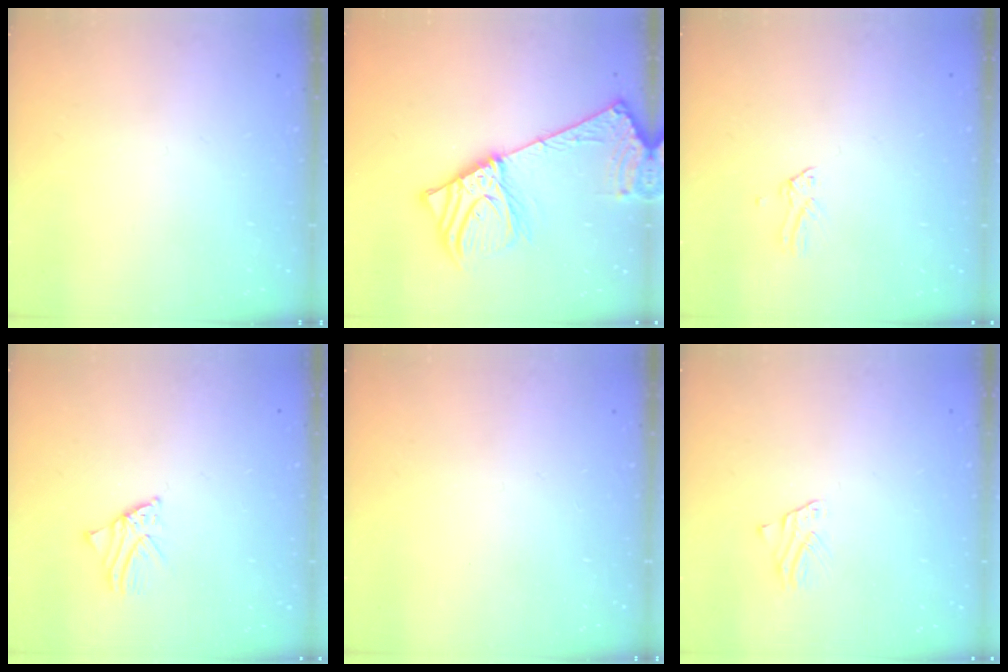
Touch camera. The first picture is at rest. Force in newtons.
{"total": 18.5, "press": 18.2, "slide": 3.7}
{"total": 0.0}
{"total": 1.7, "press": 1.7, "slide": 0.2}
{"total": 0.0}
{"total": 1.5, "press": 1.5, "slide": 0.1}